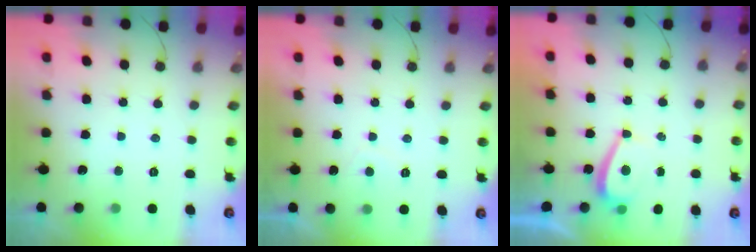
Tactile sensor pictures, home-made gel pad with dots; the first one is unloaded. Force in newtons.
{"total": 1.1, "press": 1.0, "slide": 0.5}
{"total": 2.4, "press": 2.3, "slide": 0.6}